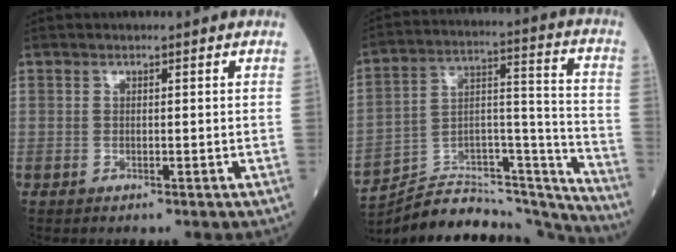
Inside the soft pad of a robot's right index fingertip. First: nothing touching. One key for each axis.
{"total": 24.0, "fx": -23.3, "fy": 3.6, "fz": 4.6, "tx": -0.081, "ty": 0.049, "tz": -0.356}